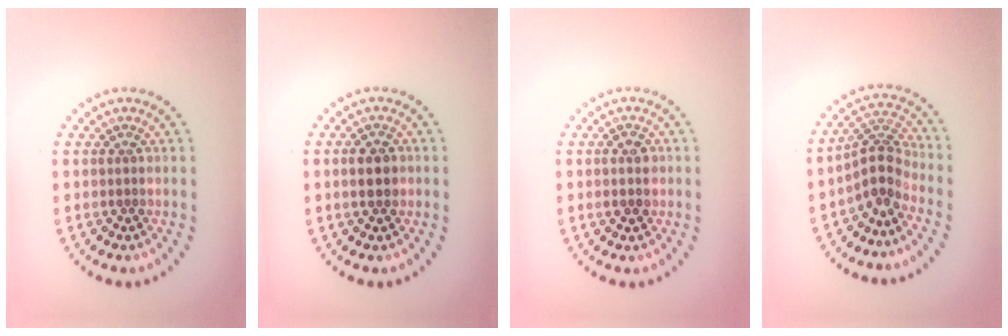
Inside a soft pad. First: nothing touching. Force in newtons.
{"total": 2.5, "press": 2.5, "slide": 0.2}
{"total": 2.2, "press": 2.2, "slide": 0.1}
{"total": 3.4, "press": 2.4, "slide": 2.4}